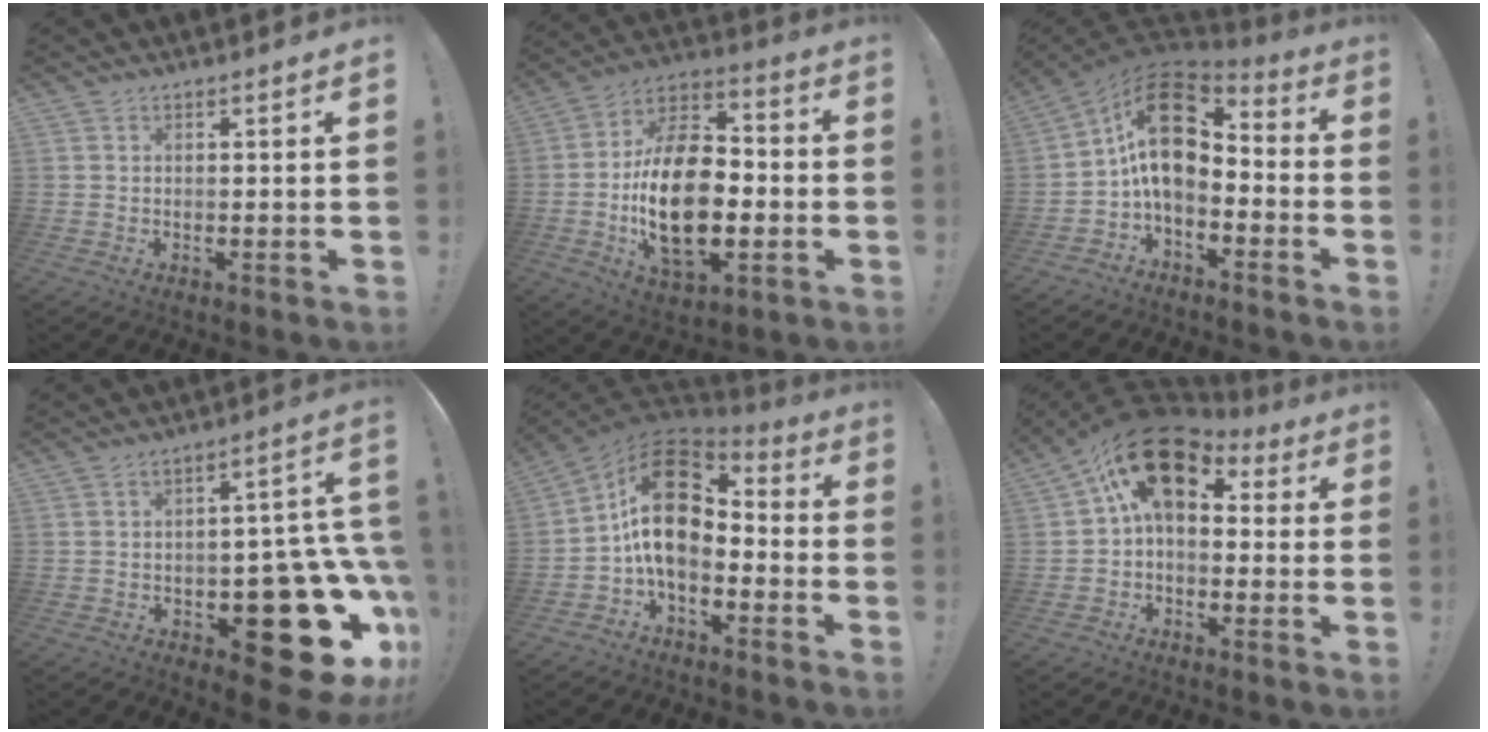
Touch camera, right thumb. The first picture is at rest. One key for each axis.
{"total": 23.5, "fx": -3.8, "fy": 13.7, "fz": 18.8, "tx": -0.346, "ty": 0.016, "tz": -0.059}
{"total": 16.5, "fx": 3.1, "fy": 10.0, "fz": 12.7, "tx": -0.228, "ty": -0.006, "tz": 0.061}
{"total": 24.3, "fx": -8.2, "fy": 12.2, "fz": 19.3, "tx": -0.187, "ty": 0.042, "tz": -0.104}
{"total": 18.2, "fx": 2.0, "fy": 11.3, "fz": 14.2, "tx": -0.263, "ty": 0.001, "tz": 0.037}
{"total": 16.5, "fx": 6.4, "fy": 9.8, "fz": 11.7, "tx": -0.183, "ty": -0.017, "tz": 0.123}